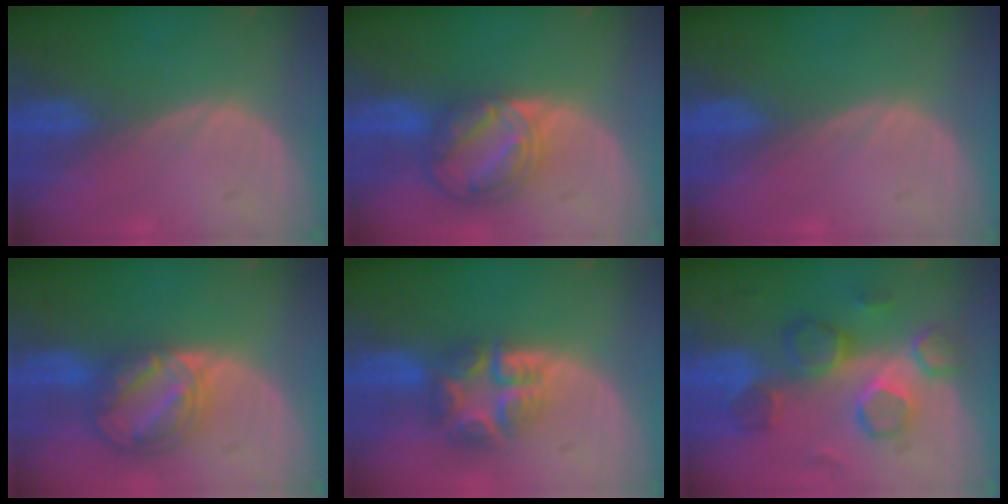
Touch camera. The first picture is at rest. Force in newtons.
{"total": 8.5, "press": 7.2, "slide": 4.6}
{"total": 0.0}
{"total": 8.5, "press": 7.1, "slide": 4.7}
{"total": 7.7, "press": 6.7, "slide": 3.8}
{"total": 8.7, "press": 8.5, "slide": 2.1}